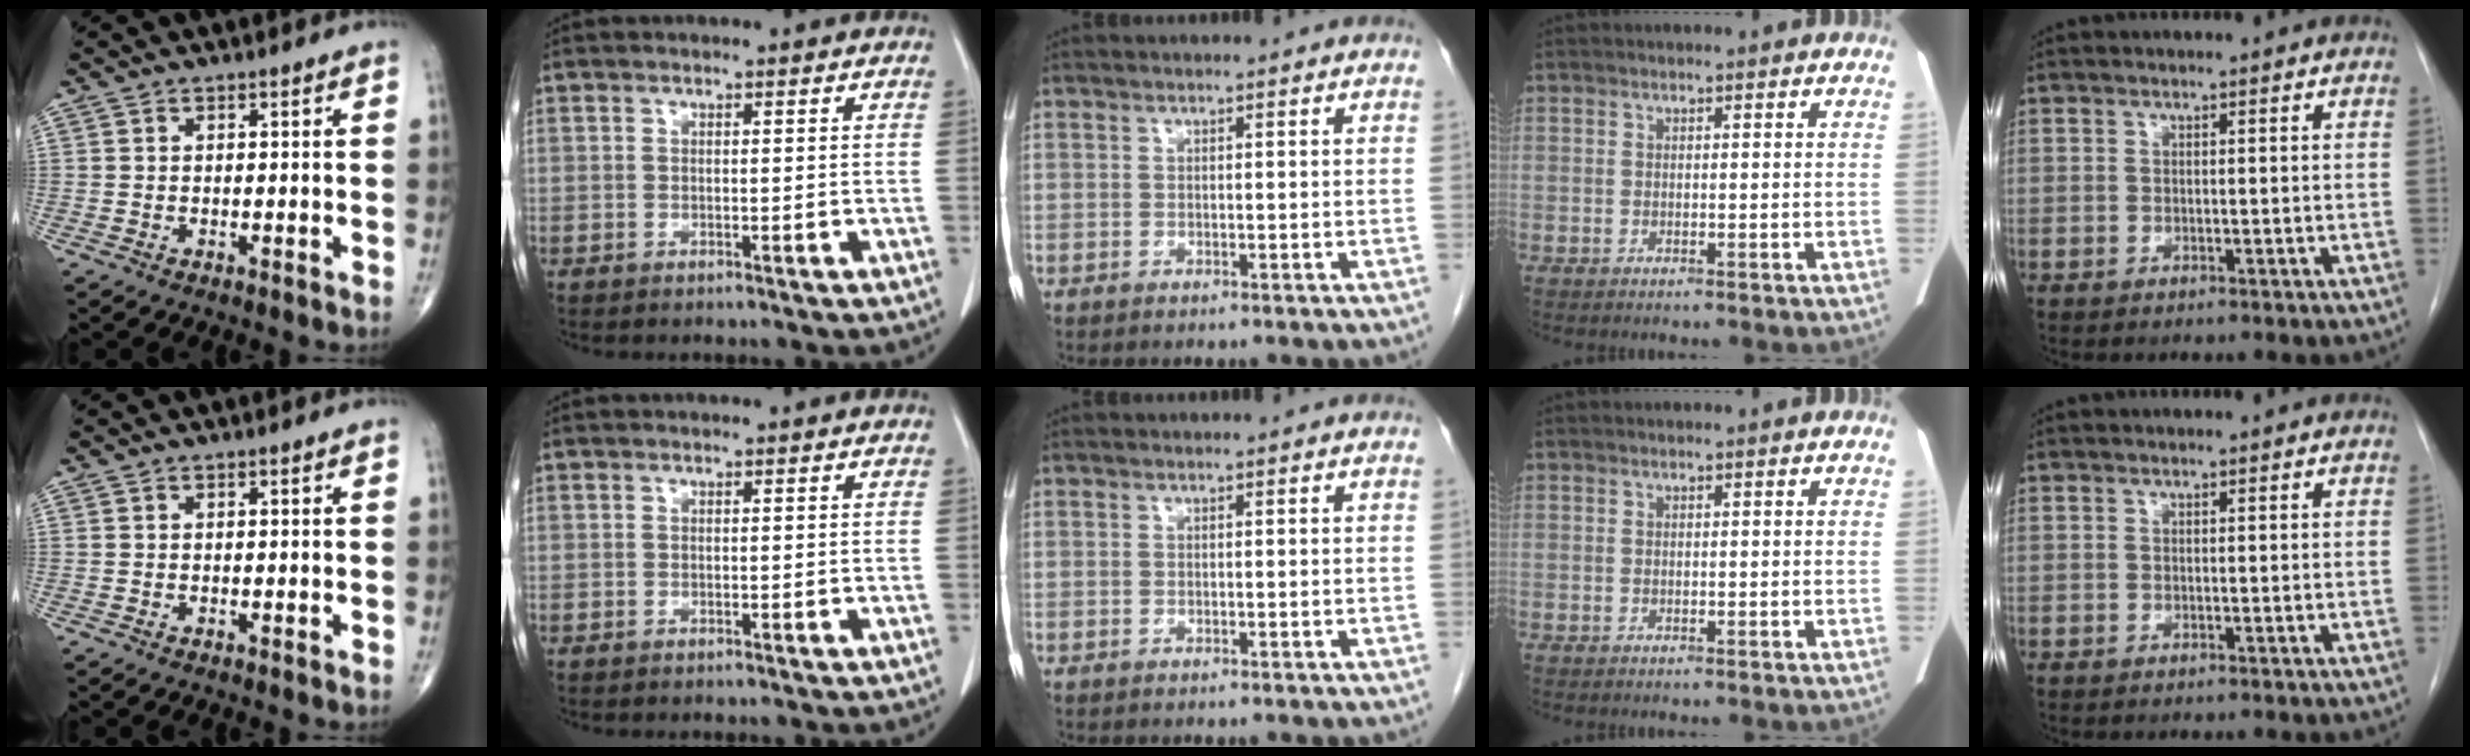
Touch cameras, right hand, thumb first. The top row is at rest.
{}